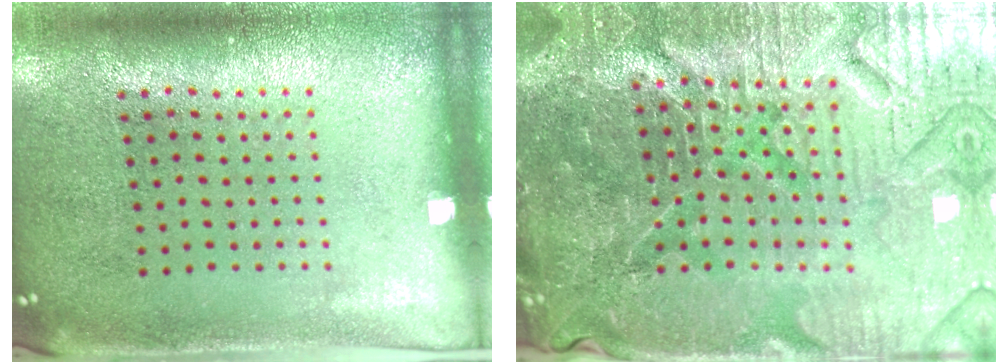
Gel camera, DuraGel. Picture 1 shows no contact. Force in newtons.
{"total": 6.1, "press": 5.6, "slide": 2.4}